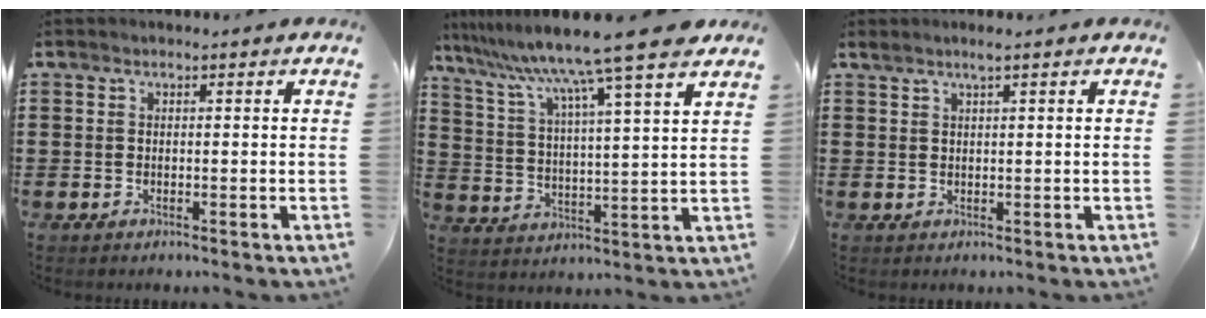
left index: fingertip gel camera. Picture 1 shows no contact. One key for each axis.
{"total": 11.3, "fx": 9.4, "fy": -1.2, "fz": 6.1, "tx": -0.155, "ty": -0.058, "tz": 0.151}
{"total": 1.9, "fx": 1.2, "fy": 0.0, "fz": 1.4, "tx": -0.029, "ty": 0.000, "tz": 0.022}